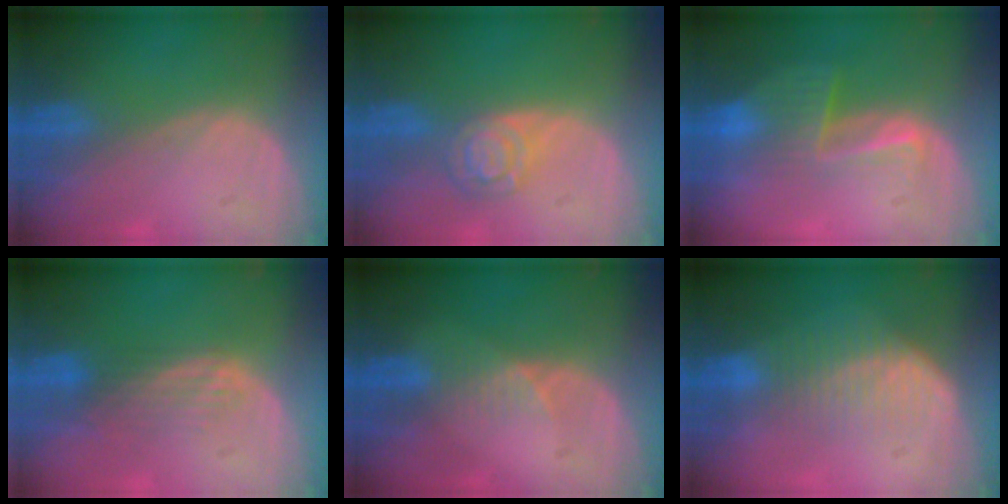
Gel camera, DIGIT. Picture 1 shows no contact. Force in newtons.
{"total": 5.3, "press": 4.6, "slide": 2.6}
{"total": 6.6, "press": 5.6, "slide": 3.5}
{"total": 3.7, "press": 3.1, "slide": 2.0}
{"total": 2.6, "press": 2.2, "slide": 1.4}
{"total": 6.5, "press": 5.9, "slide": 2.7}